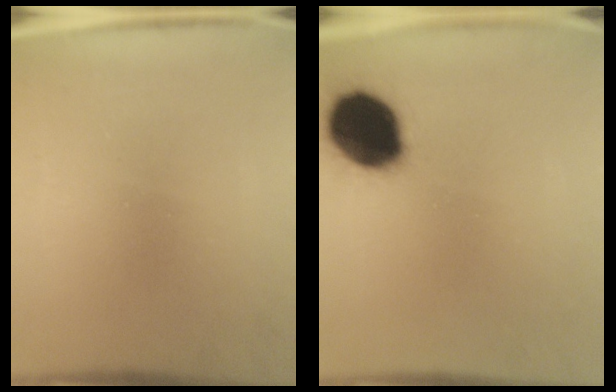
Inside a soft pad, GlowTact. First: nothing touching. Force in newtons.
{"total": 18.3}